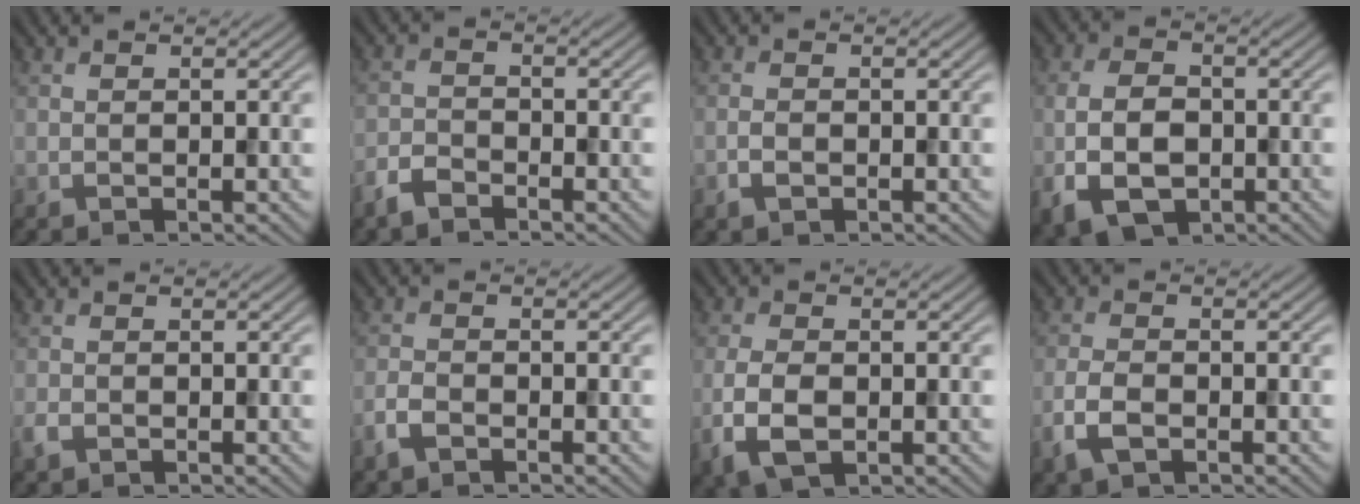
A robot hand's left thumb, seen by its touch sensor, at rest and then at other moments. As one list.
[{"total": 2.9, "force": [-2.4, 1.1, 1.2], "torque": [-0.027, -0.002, -0.058]}, {"total": 1.6, "force": [-0.8, 0.9, 1.1], "torque": [-0.022, 0.000, -0.016]}, {"total": 7.0, "force": [-2.1, 4.5, 5.0], "torque": [-0.112, -0.010, -0.044]}, {"total": 1.3, "force": [-0.8, 0.8, 0.7], "torque": [-0.018, -0.003, -0.016]}, {"total": 2.5, "force": [-1.6, 1.2, 1.4], "torque": [-0.034, -0.002, -0.039]}, {"total": 5.1, "force": [-1.5, 2.8, 3.9], "torque": [-0.095, -0.007, -0.030]}, {"total": 3.8, "force": [-1.8, 2.0, 2.7], "torque": [-0.062, -0.004, -0.043]}]